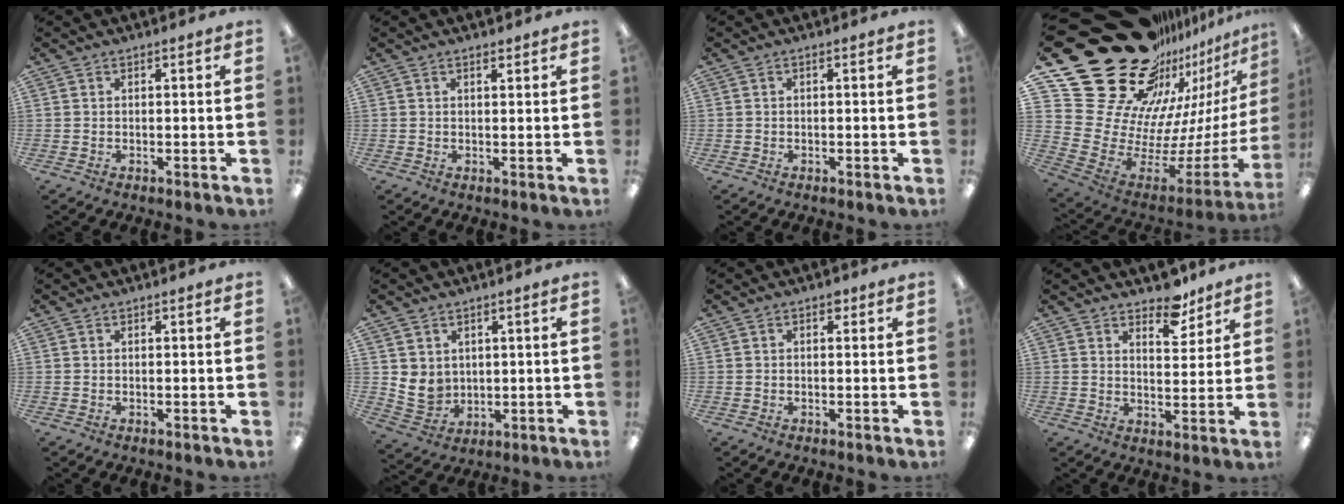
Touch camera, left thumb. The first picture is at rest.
{"total": 1.2, "force": [1.1, 0.2, 0.3], "torque": [0.003, -0.004, 0.019]}
{"total": 0.0}
{"total": 34.6, "force": [21.0, 20.4, 18.4], "torque": [-0.253, -0.208, 0.461]}
{"total": 0.0}
{"total": 6.1, "force": [2.2, 5.4, 1.7], "torque": [-0.047, -0.016, 0.046]}
{"total": 1.2, "force": [0.7, 0.8, 0.6], "torque": [-0.004, -0.001, 0.011]}
{"total": 7.1, "force": [6.0, 3.0, 2.3], "torque": [-0.014, -0.042, 0.104]}